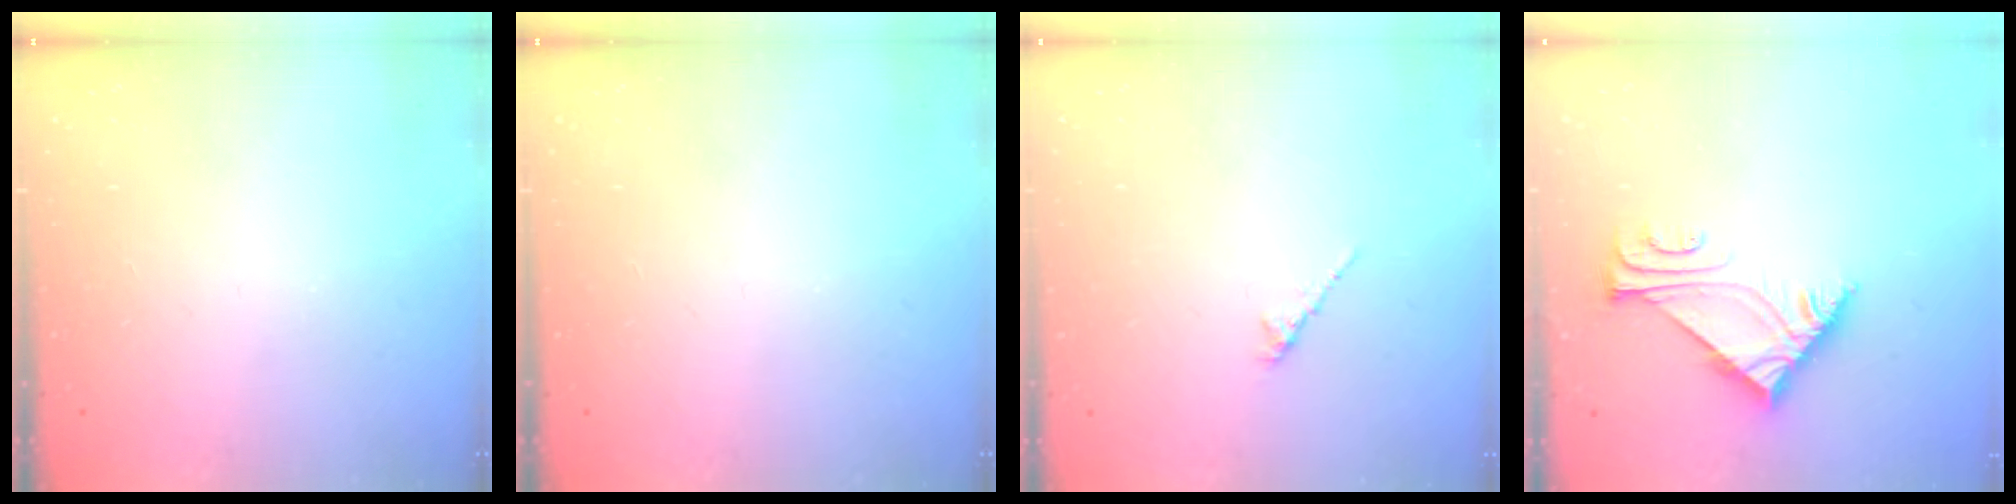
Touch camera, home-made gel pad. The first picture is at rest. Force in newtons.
{"total": 0.0}
{"total": 1.6, "press": 1.5, "slide": 0.5}
{"total": 5.4, "press": 5.3, "slide": 1.0}